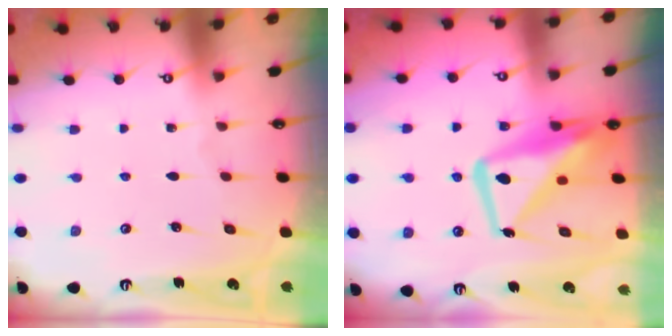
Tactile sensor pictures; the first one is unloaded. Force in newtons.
{"total": 14.8, "press": 14.8, "slide": 1.4}